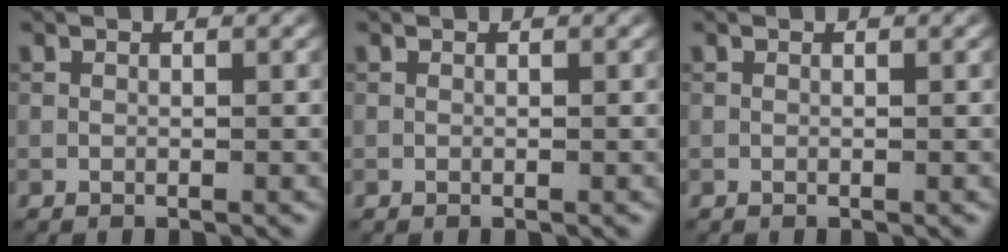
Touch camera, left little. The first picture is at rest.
{"total": 0.0}
{"total": 0.0}